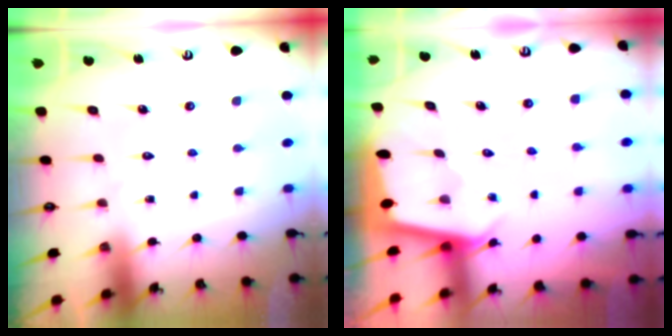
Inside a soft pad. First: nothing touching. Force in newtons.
{"total": 1.8, "press": 1.8, "slide": 0.1}